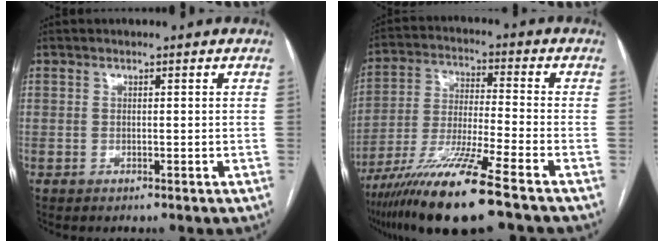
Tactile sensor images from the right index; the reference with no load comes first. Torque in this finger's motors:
{"motor_torque": [0.99, -1.08, 1.05, 0.21]}